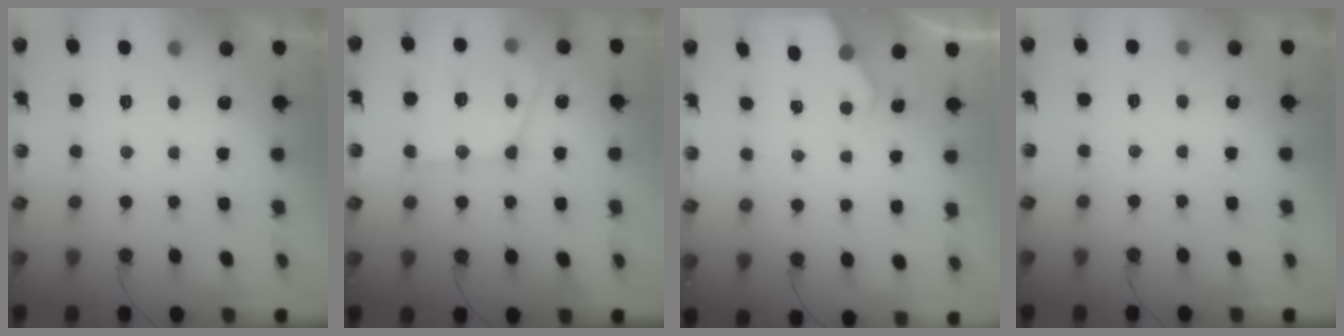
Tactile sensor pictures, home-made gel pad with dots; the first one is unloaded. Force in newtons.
{"total": 17.5, "press": 17.3, "slide": 2.1}
{"total": 2.9, "press": 2.8, "slide": 0.4}
{"total": 2.4, "press": 2.3, "slide": 0.4}